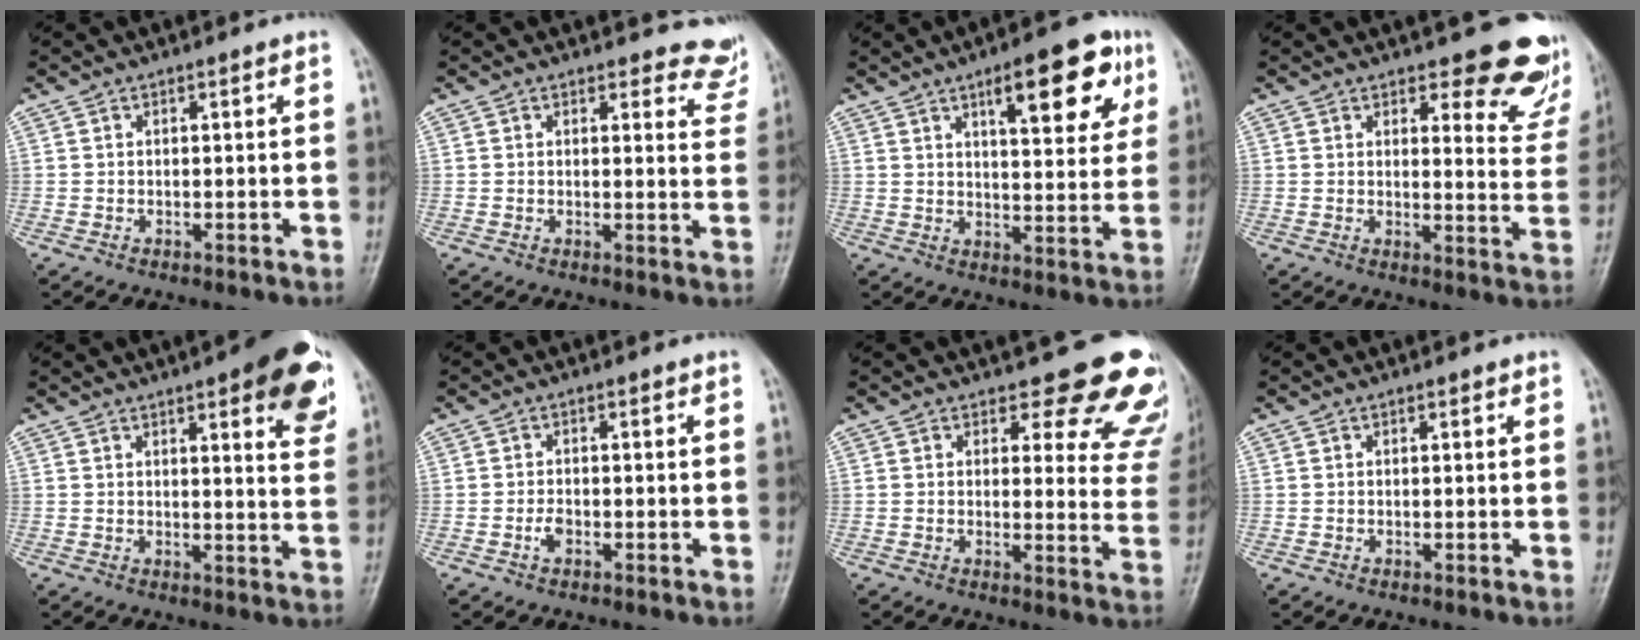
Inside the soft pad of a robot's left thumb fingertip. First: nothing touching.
{"total": 6.6, "force": [6.1, 2.4, 0.1], "torque": [0.043, -0.040, 0.038]}
{"total": 14.3, "force": [7.1, 5.0, 11.4], "torque": [-0.117, -0.021, 0.092]}
{"total": 12.7, "force": [10.3, 4.8, 5.7], "torque": [-0.010, -0.072, 0.100]}
{"total": 14.4, "force": [7.3, 4.2, 11.7], "torque": [-0.112, -0.029, 0.083]}
{"total": 1.9, "force": [-0.8, 1.2, 1.3], "torque": [-0.020, 0.003, -0.019]}
{"total": 14.9, "force": [12.8, 5.6, 5.2], "torque": [0.004, -0.101, 0.117]}
{"total": 0.6, "force": [0.3, 0.4, 0.4], "torque": [-0.001, 0.000, 0.000]}